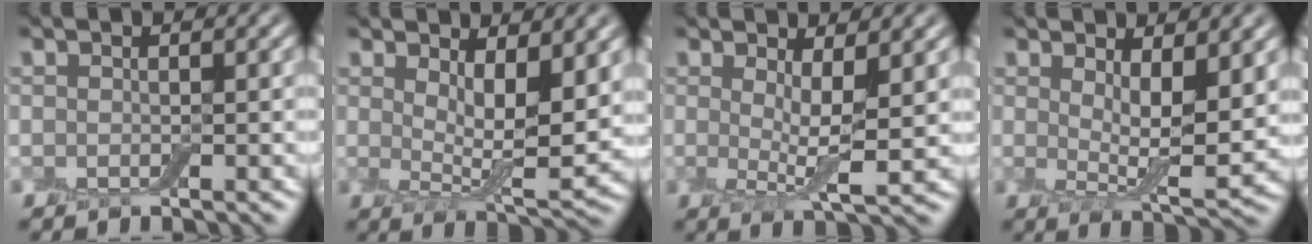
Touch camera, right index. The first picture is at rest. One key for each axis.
{"total": 5.9, "fx": 2.2, "fy": 1.9, "fz": 5.1, "tx": -0.085, "ty": -0.019, "tz": 0.041}
{"total": 4.0, "fx": 1.1, "fy": 0.9, "fz": 3.7, "tx": -0.059, "ty": -0.012, "tz": 0.019}
{"total": 5.2, "fx": 2.0, "fy": 1.6, "fz": 4.6, "tx": -0.075, "ty": -0.019, "tz": 0.036}